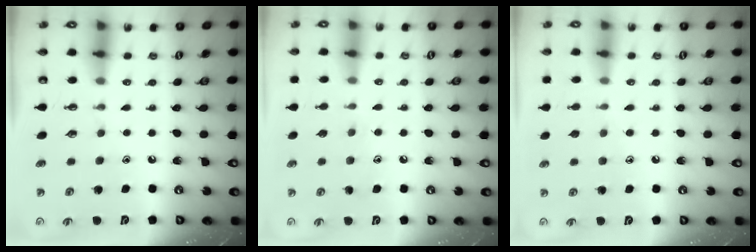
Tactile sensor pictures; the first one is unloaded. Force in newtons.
{"total": 5.7, "press": 5.7, "slide": 0.4}
{"total": 6.8, "press": 6.8, "slide": 0.6}